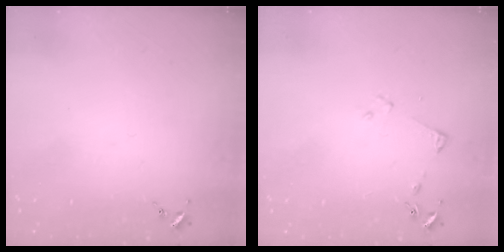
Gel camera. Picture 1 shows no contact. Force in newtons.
{"total": 4.5, "press": 4.5, "slide": 0.6}